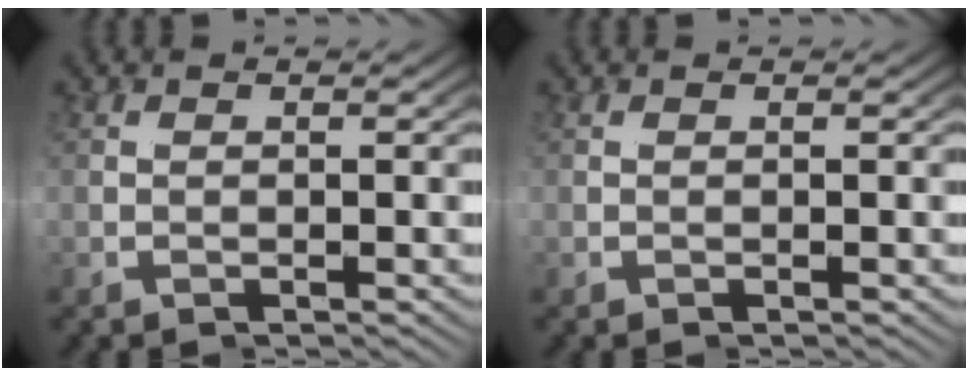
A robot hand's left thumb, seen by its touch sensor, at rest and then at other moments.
{"total": 0.0}